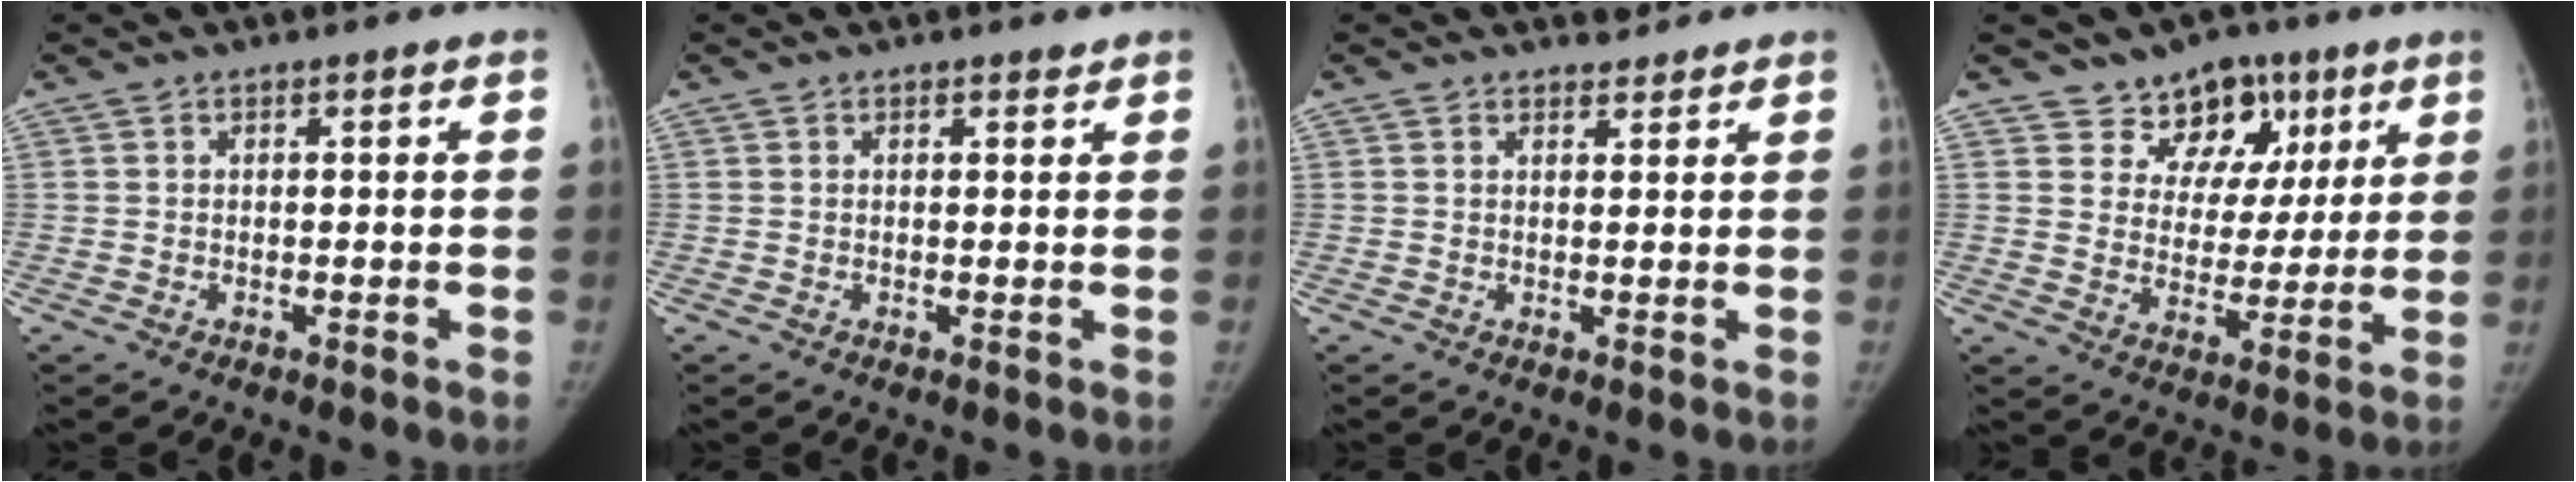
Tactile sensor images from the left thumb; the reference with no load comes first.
{"total": 0.9, "force": [0.8, 0.4, 0.2], "torque": [0.000, -0.006, 0.010]}
{"total": 1.9, "force": [1.7, 0.8, 0.0], "torque": [0.011, -0.012, 0.023]}
{"total": 12.0, "force": [7.2, 8.7, 4.0], "torque": [-0.008, -0.026, 0.112]}